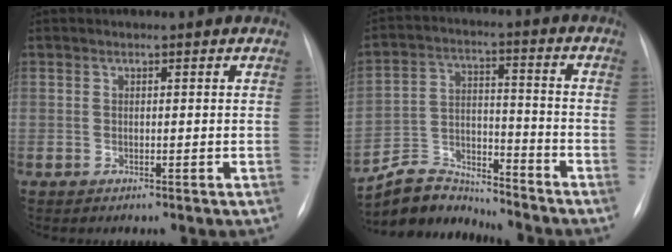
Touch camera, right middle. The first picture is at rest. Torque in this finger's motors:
{"motor_torque": [0.25, -0.45, 0.06, 0.00]}